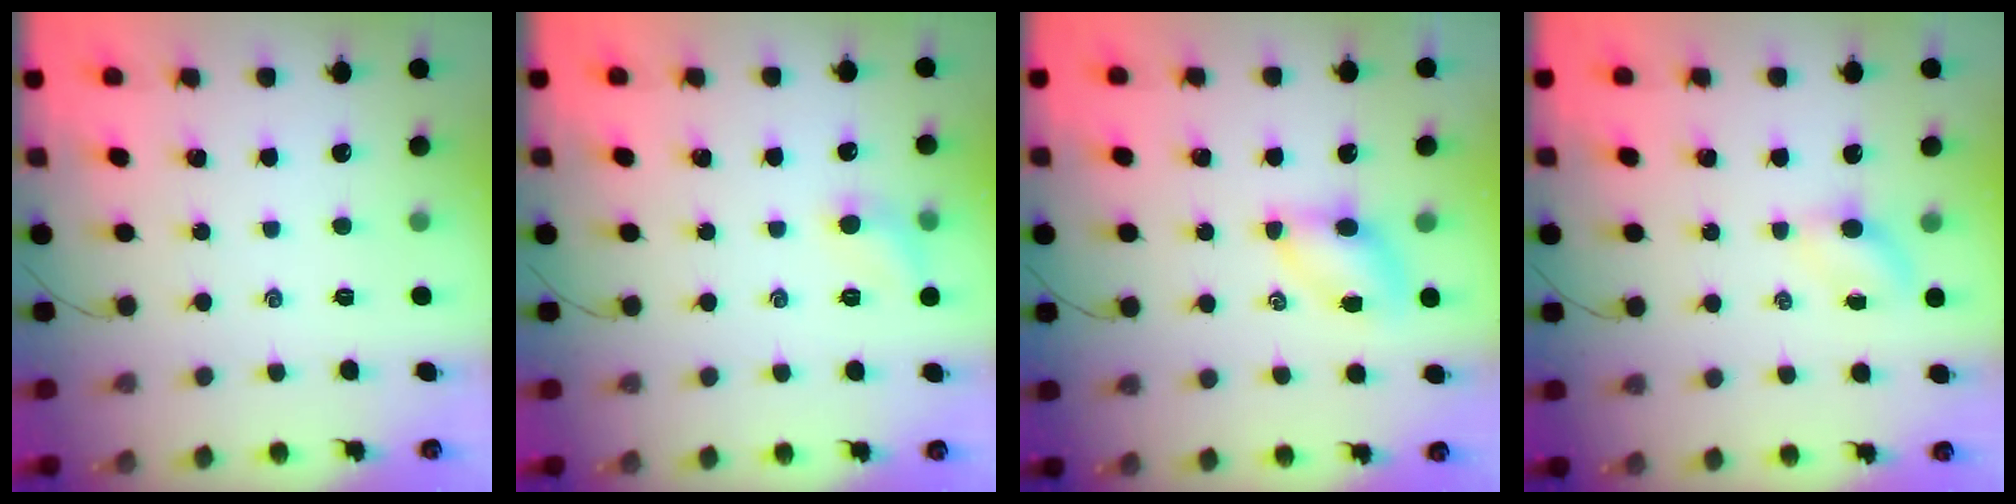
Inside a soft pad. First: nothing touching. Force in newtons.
{"total": 6.3, "press": 6.1, "slide": 1.6}
{"total": 5.5, "press": 5.4, "slide": 0.7}
{"total": 3.8, "press": 3.6, "slide": 1.3}